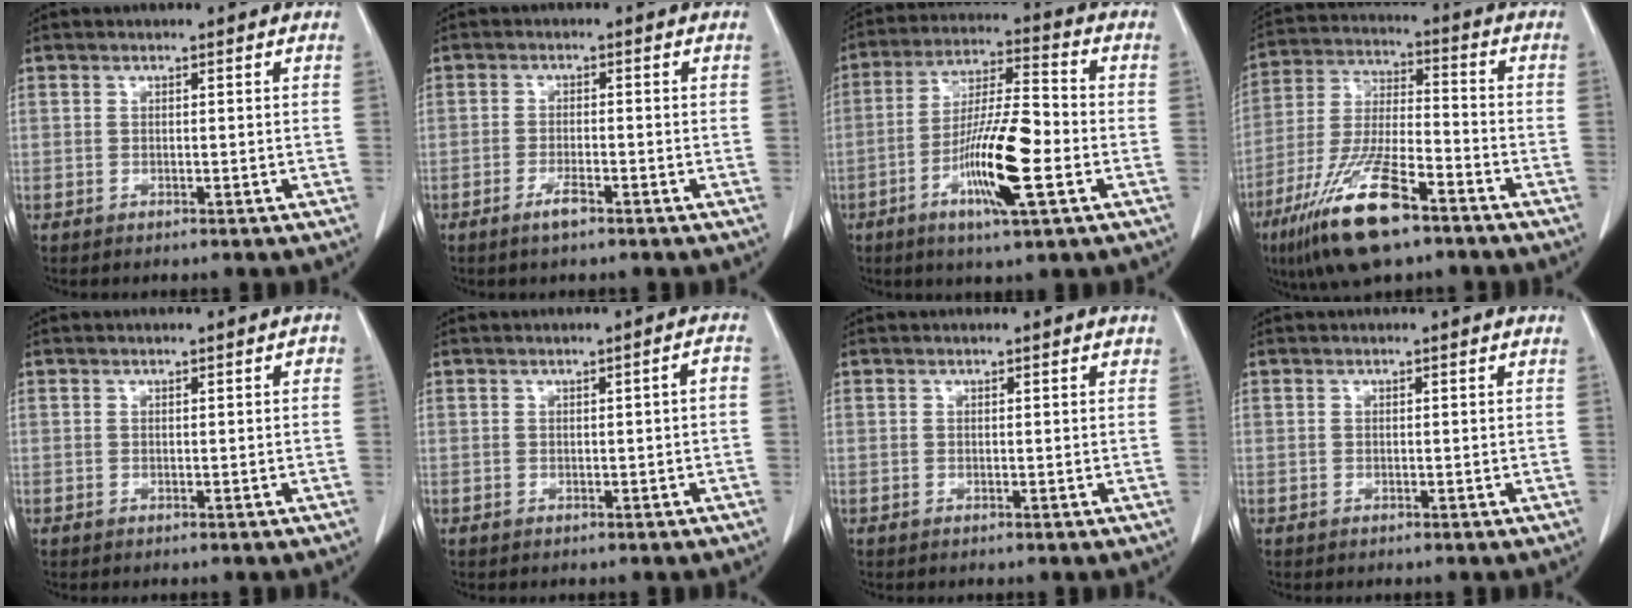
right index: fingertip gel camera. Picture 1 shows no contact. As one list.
[{"total": 2.5, "force": [-1.7, 0.4, 1.8], "torque": [-0.036, 0.000, -0.032]}, {"total": 13.2, "force": [-4.4, 1.4, 12.4], "torque": [-0.230, -0.008, -0.079]}, {"total": 15.5, "force": [-9.5, 3.7, 11.6], "torque": [-0.243, -0.022, -0.173]}, {"total": 0.5, "force": [0.1, 0.3, 0.5], "torque": [0.002, 0.004, 0.000]}, {"total": 1.5, "force": [-0.2, 0.1, 1.4], "torque": [-0.018, 0.003, -0.002]}, {"total": 0.0}, {"total": 0.0}]